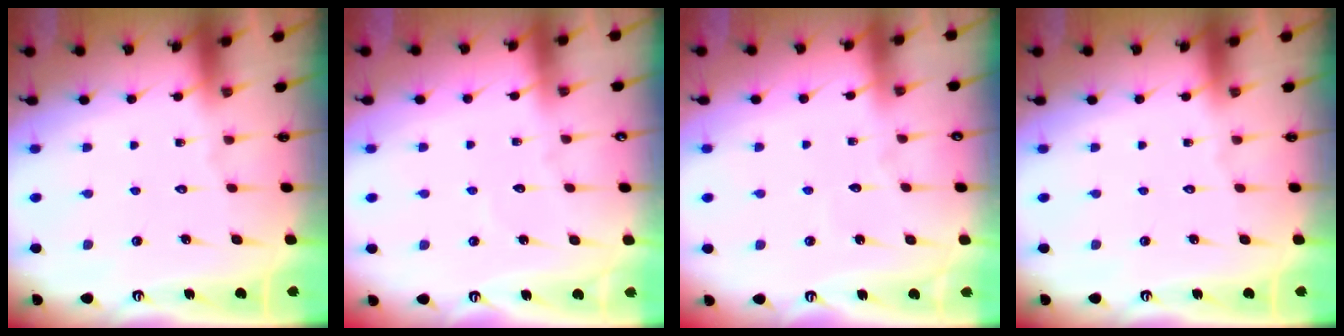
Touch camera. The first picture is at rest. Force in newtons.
{"total": 2.9, "press": 2.9, "slide": 0.2}
{"total": 3.0, "press": 3.0, "slide": 0.3}
{"total": 0.0}